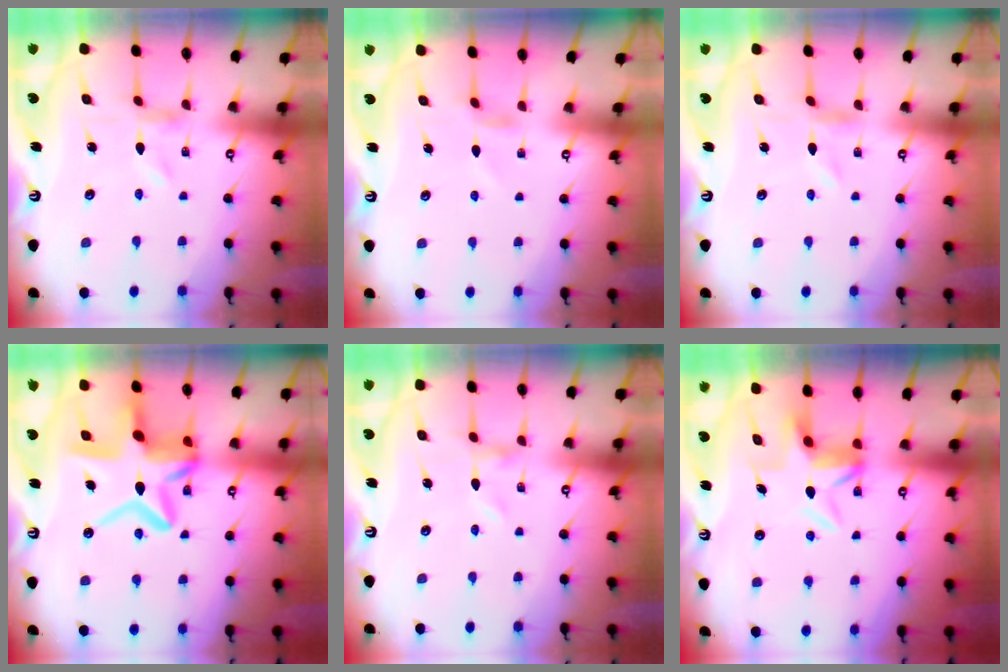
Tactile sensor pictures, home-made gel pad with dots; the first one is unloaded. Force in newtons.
{"total": 1.7, "press": 1.7, "slide": 0.4}
{"total": 0.7, "press": 0.7, "slide": 0.2}
{"total": 16.8, "press": 16.7, "slide": 1.8}
{"total": 0.0}
{"total": 6.4, "press": 6.4, "slide": 0.4}